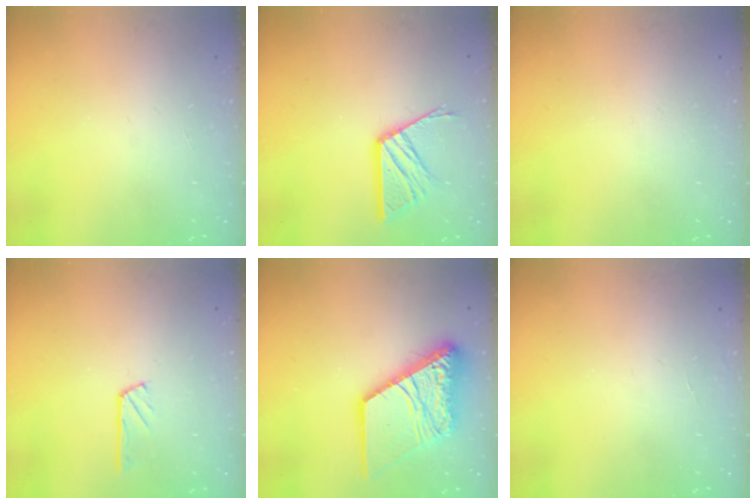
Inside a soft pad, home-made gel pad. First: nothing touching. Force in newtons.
{"total": 12.1, "press": 12.0, "slide": 1.0}
{"total": 0.0}
{"total": 2.7, "press": 2.7, "slide": 0.1}
{"total": 18.7, "press": 18.6, "slide": 2.2}
{"total": 0.0}